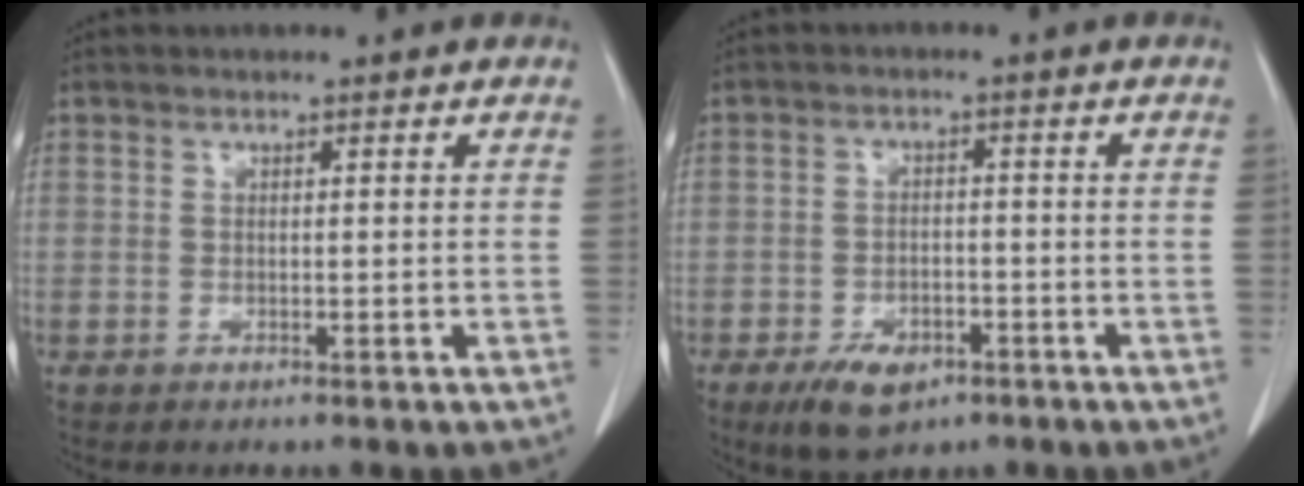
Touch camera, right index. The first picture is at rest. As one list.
[{"total": 6.4, "force": [-3.8, 3.4, 3.9], "torque": [-0.071, -0.001, -0.055]}]